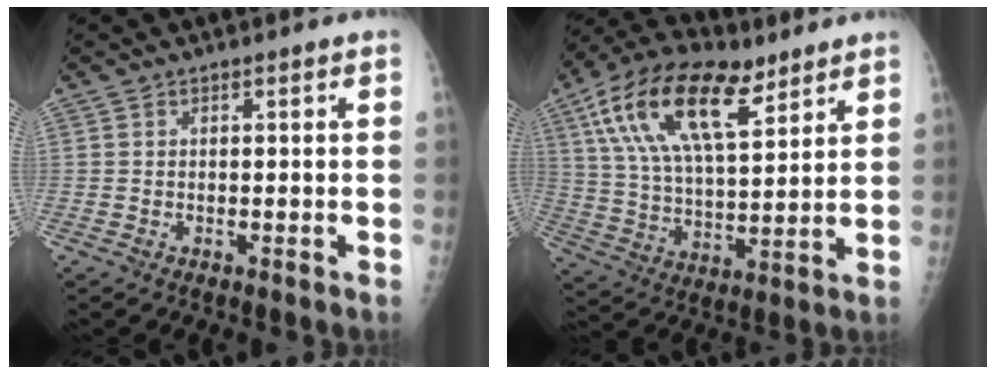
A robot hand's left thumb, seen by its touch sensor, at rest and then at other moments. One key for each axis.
{"total": 21.0, "fx": 10.6, "fy": 9.6, "fz": 15.4, "tx": -0.268, "ty": -0.016, "tz": 0.192}